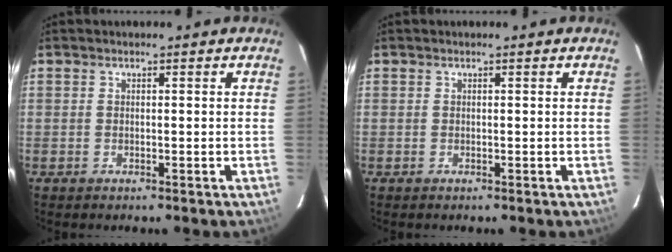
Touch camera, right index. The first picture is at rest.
{"total": 0.0}